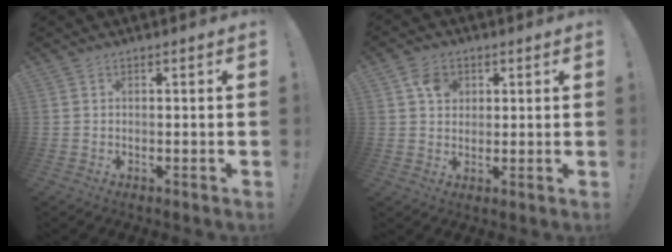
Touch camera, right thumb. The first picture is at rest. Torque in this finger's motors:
{"motor_torque": [-0.09, 0.14, 0.36, 0.06, 0.00]}